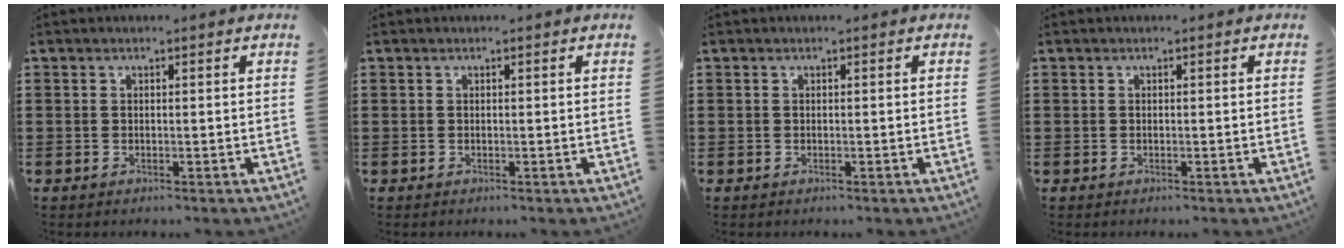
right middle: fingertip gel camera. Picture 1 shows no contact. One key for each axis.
{"total": 0.0}
{"total": 0.0}
{"total": 0.0}